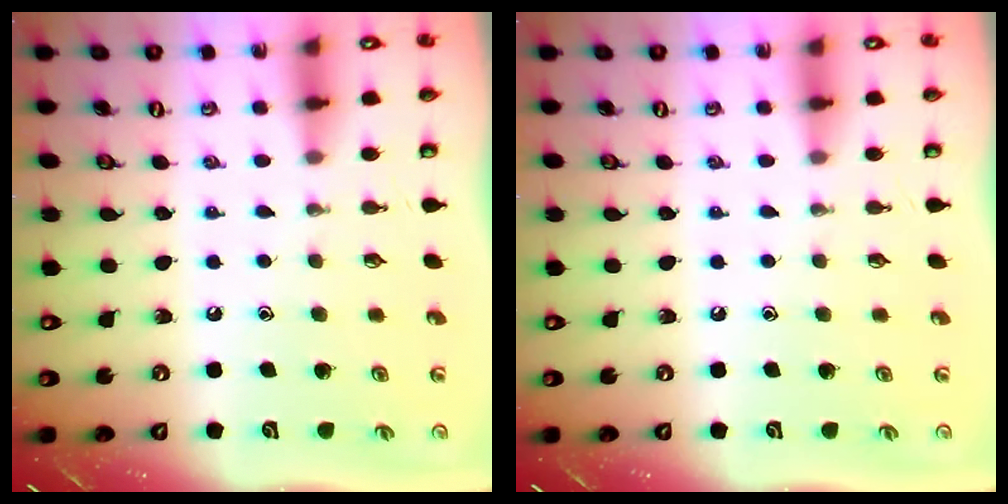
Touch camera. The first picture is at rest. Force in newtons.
{"total": 0.0}